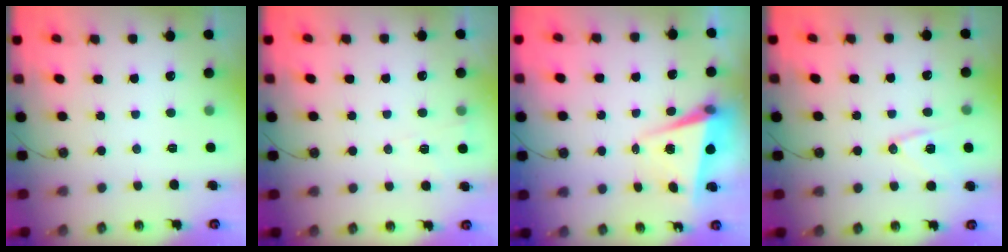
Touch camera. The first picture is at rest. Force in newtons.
{"total": 4.6, "press": 4.5, "slide": 0.5}
{"total": 5.5, "press": 5.4, "slide": 1.0}
{"total": 11.7, "press": 11.6, "slide": 0.6}